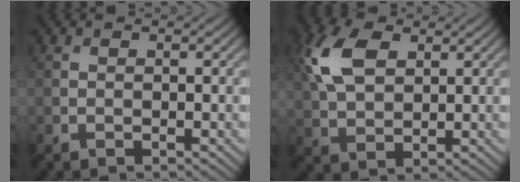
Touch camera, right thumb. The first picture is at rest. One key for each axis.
{"total": 8.4, "fx": 3.2, "fy": 4.9, "fz": 6.0, "tx": -0.161, "ty": 0.016, "tz": 0.061}